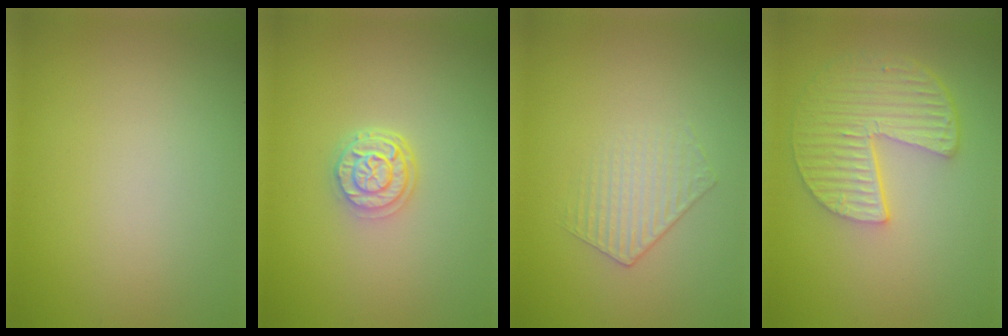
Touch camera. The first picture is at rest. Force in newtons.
{"total": 2.7, "press": 2.2, "slide": 1.6}
{"total": 1.5, "press": 0.9, "slide": 1.2}
{"total": 5.7, "press": 4.3, "slide": 3.7}